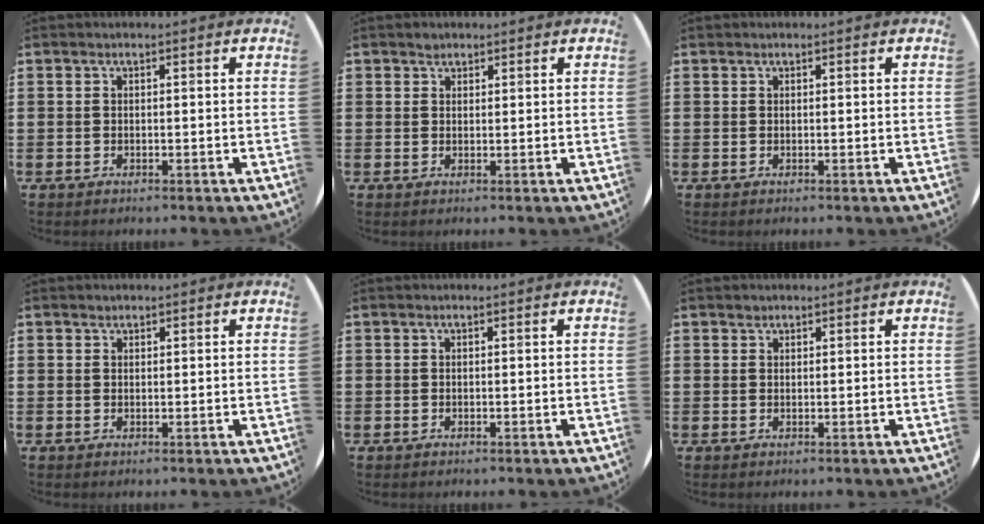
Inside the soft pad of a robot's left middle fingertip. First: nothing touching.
{"total": 1.2, "force": [1.0, 0.6, 0.1], "torque": [0.005, -0.001, 0.017]}
{"total": 0.0}
{"total": 0.6, "force": [0.5, 0.2, -0.1], "torque": [0.001, 0.003, 0.010]}
{"total": 0.0}
{"total": 0.7, "force": [0.7, 0.3, -0.1], "torque": [0.002, 0.003, 0.013]}